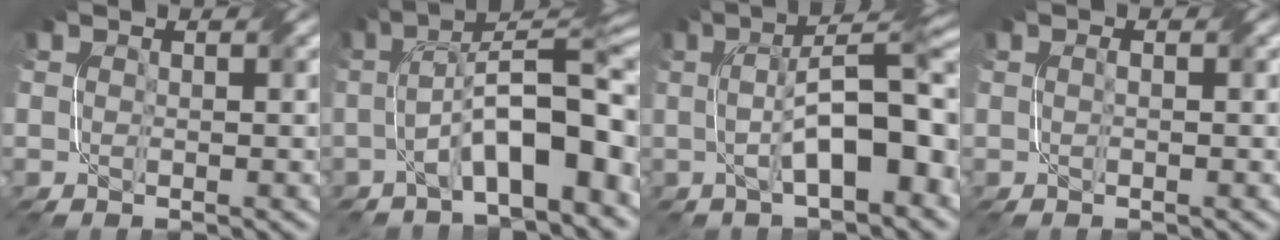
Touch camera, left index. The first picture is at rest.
{"total": 10.8, "force": [-2.8, 3.4, 9.9], "torque": [-0.149, 0.019, -0.043]}
{"total": 9.7, "force": [-0.5, 3.1, 9.2], "torque": [-0.129, 0.014, -0.009]}
{"total": 0.5, "force": [0.1, 0.1, 0.5], "torque": [-0.012, 0.000, -0.002]}